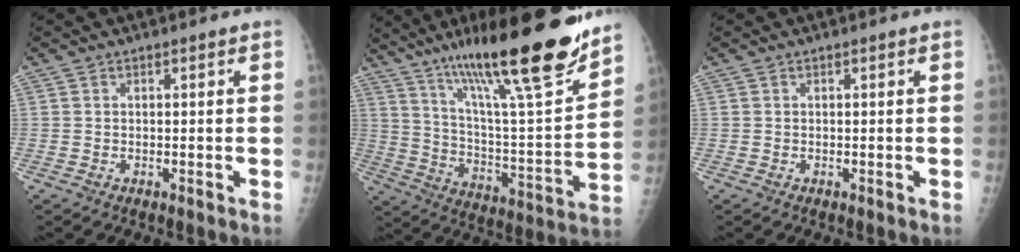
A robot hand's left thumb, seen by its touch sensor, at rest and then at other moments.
{"total": 25.5, "force": [18.4, 3.2, 17.4], "torque": [-0.259, -0.074, 0.307]}
{"total": 0.0}